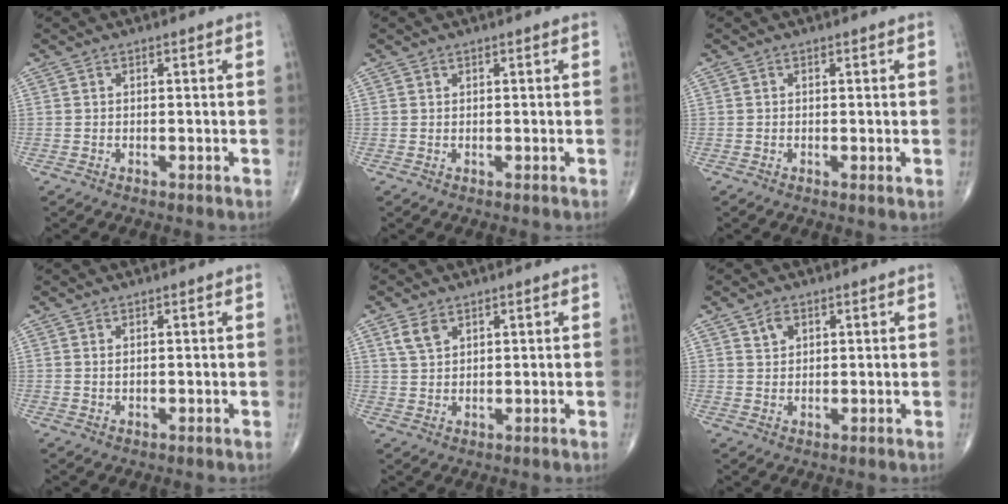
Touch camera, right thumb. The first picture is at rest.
{"total": 0.0}
{"total": 0.5, "force": [0.1, 0.1, 0.5], "torque": [-0.010, -0.003, -0.002]}
{"total": 0.6, "force": [0.3, 0.2, 0.5], "torque": [-0.005, -0.002, 0.006]}
{"total": 3.7, "force": [2.2, 2.1, 2.0], "torque": [-0.037, -0.005, 0.050]}
{"total": 2.6, "force": [1.4, 1.8, 1.3], "torque": [-0.015, -0.008, 0.027]}